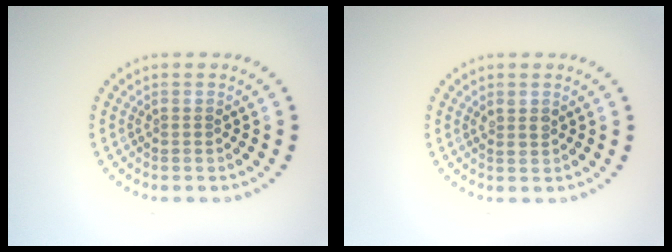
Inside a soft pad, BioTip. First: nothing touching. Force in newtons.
{"total": 1.0, "press": 0.9, "slide": 0.5}